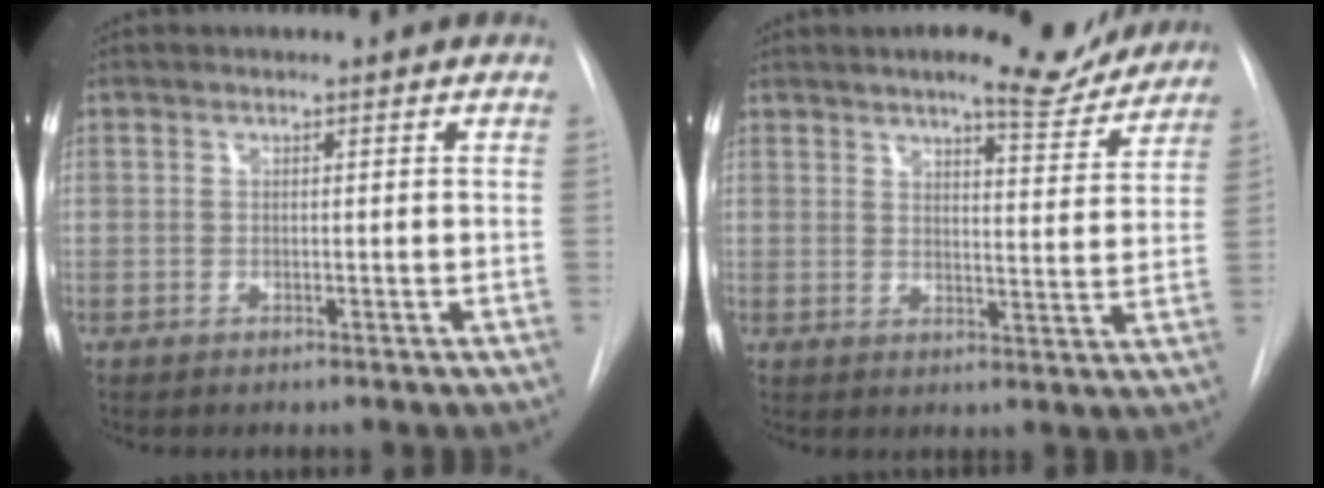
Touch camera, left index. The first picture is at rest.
{"total": 9.7, "force": [8.5, 2.0, 4.2], "torque": [-0.046, -0.010, 0.101]}